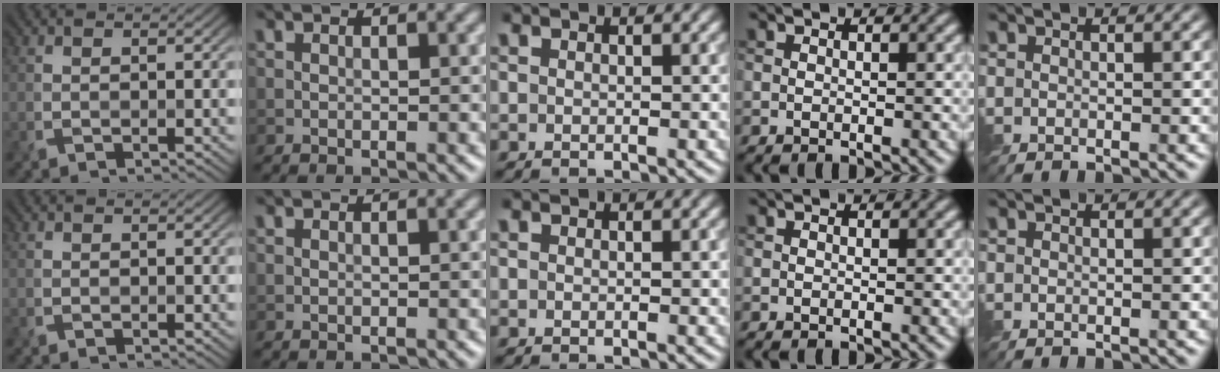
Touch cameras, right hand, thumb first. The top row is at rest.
{}